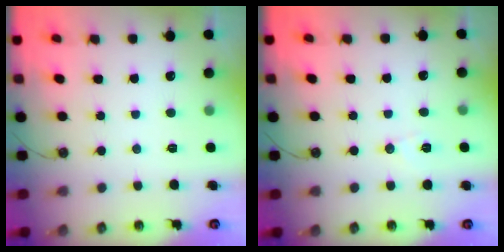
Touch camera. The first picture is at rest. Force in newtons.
{"total": 5.1, "press": 4.8, "slide": 1.8}